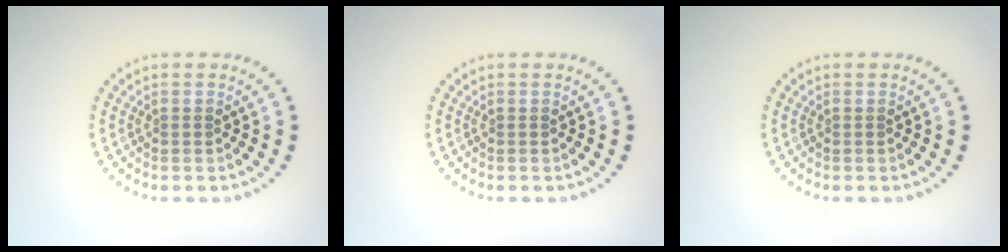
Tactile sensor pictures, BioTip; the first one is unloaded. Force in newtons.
{"total": 0.0}
{"total": 0.0}